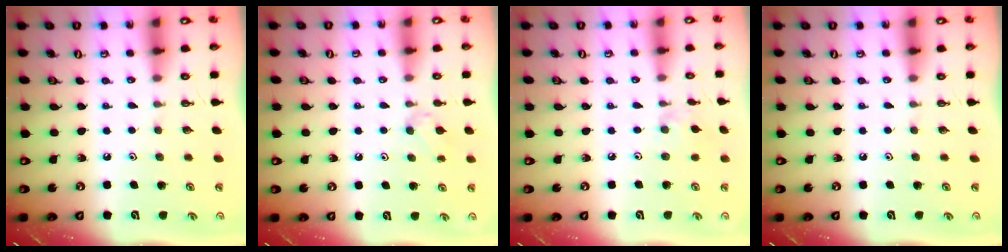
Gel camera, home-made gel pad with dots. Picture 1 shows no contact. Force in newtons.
{"total": 2.7, "press": 2.6, "slide": 0.6}
{"total": 2.6, "press": 2.6, "slide": 0.5}
{"total": 0.0}